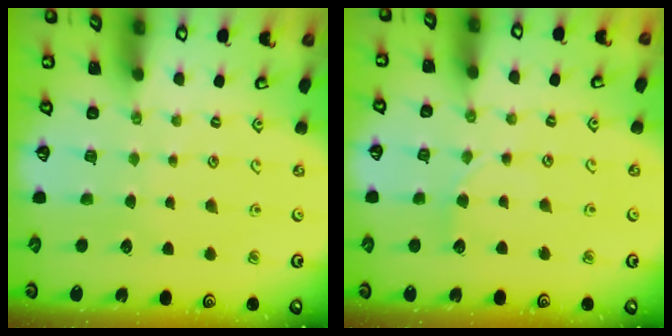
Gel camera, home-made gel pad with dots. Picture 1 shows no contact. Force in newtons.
{"total": 3.6, "press": 3.6, "slide": 0.4}